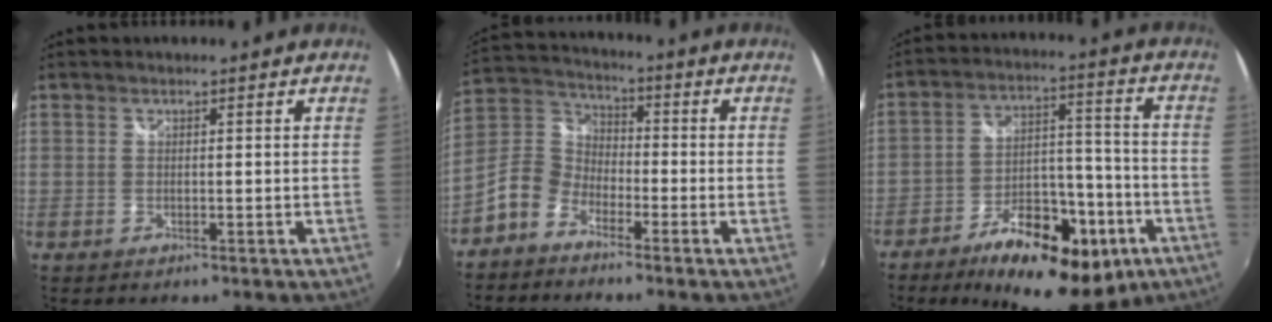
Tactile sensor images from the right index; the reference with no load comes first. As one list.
[{"total": 8.6, "force": [-5.3, 5.8, 3.5], "torque": [-0.086, 0.025, -0.120]}, {"total": 20.5, "force": [-12.1, 9.6, 13.5], "torque": [-0.213, 0.012, -0.167]}]